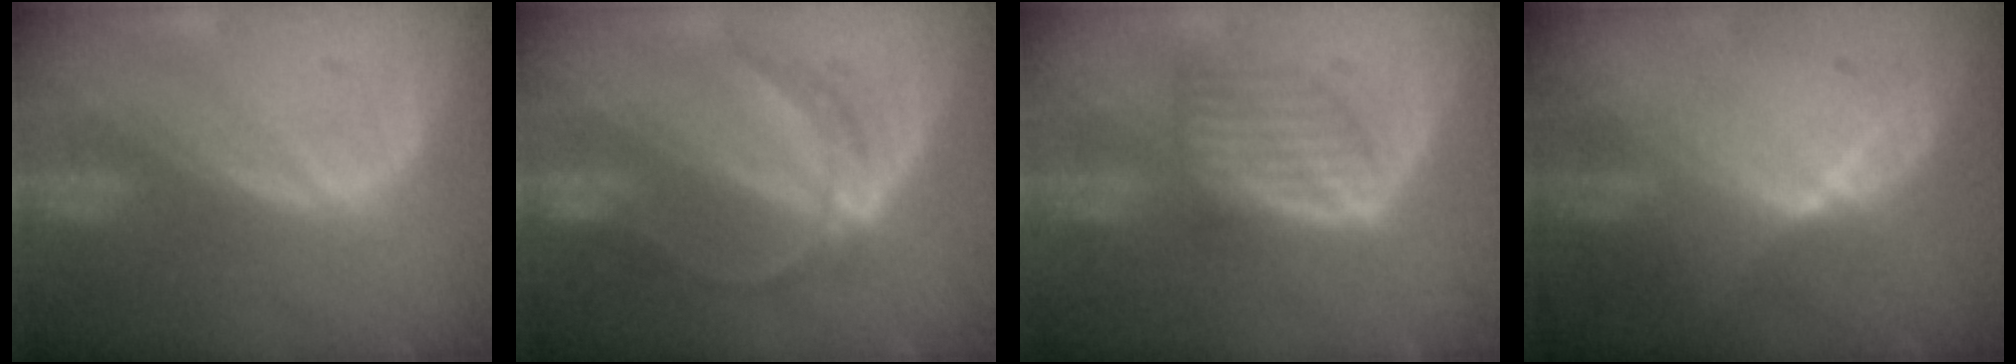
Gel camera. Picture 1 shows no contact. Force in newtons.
{"total": 5.0, "press": 5.0, "slide": 0.8}
{"total": 6.0, "press": 5.8, "slide": 1.7}
{"total": 6.1, "press": 5.7, "slide": 2.1}